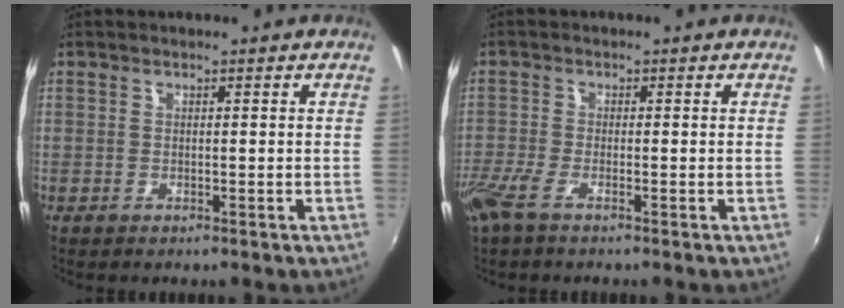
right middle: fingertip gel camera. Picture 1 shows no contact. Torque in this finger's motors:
{"motor_torque": [1.14, -1.00, 0.49, 0.16]}